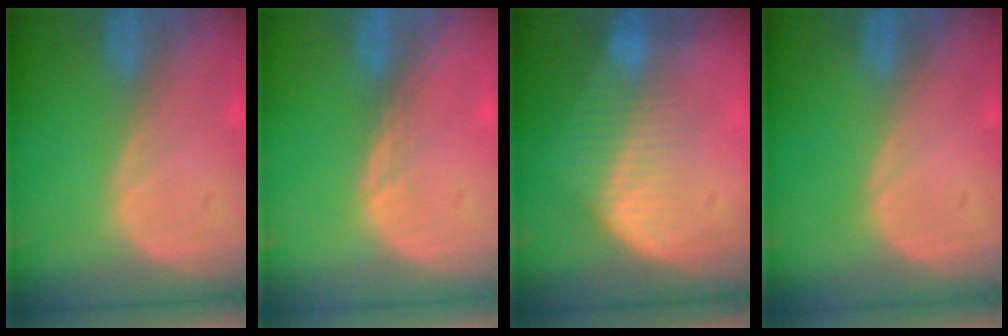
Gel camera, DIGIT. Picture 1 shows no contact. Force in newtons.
{"total": 1.1, "press": 0.9, "slide": 0.7}
{"total": 7.2, "press": 6.7, "slide": 2.9}
{"total": 0.0}